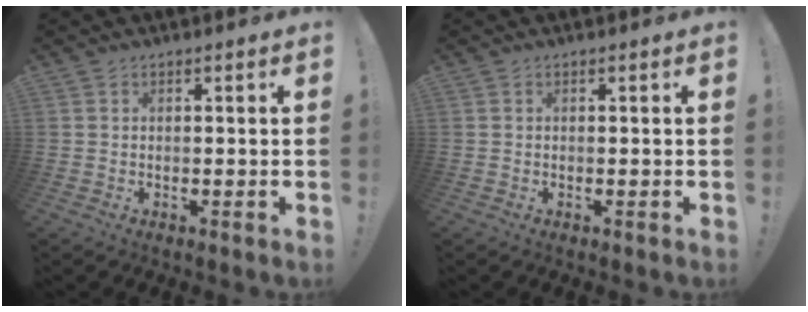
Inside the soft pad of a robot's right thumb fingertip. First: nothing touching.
{"total": 0.0}